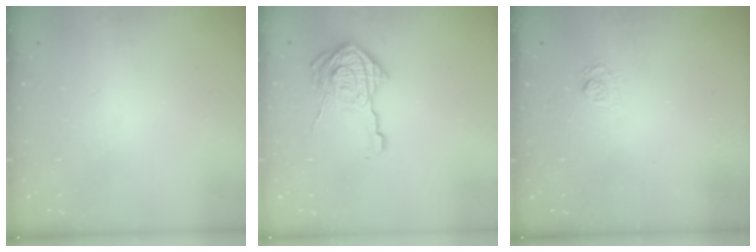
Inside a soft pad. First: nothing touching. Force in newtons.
{"total": 18.4, "press": 18.3, "slide": 1.1}
{"total": 4.5, "press": 4.2, "slide": 1.7}